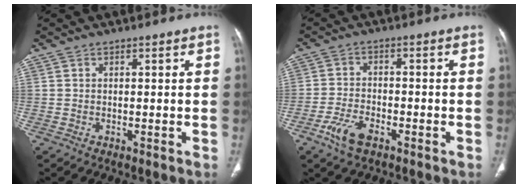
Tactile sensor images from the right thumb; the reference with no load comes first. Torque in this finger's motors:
{"motor_torque": [-0.03, 0.20, 0.42, -0.22, -0.01]}